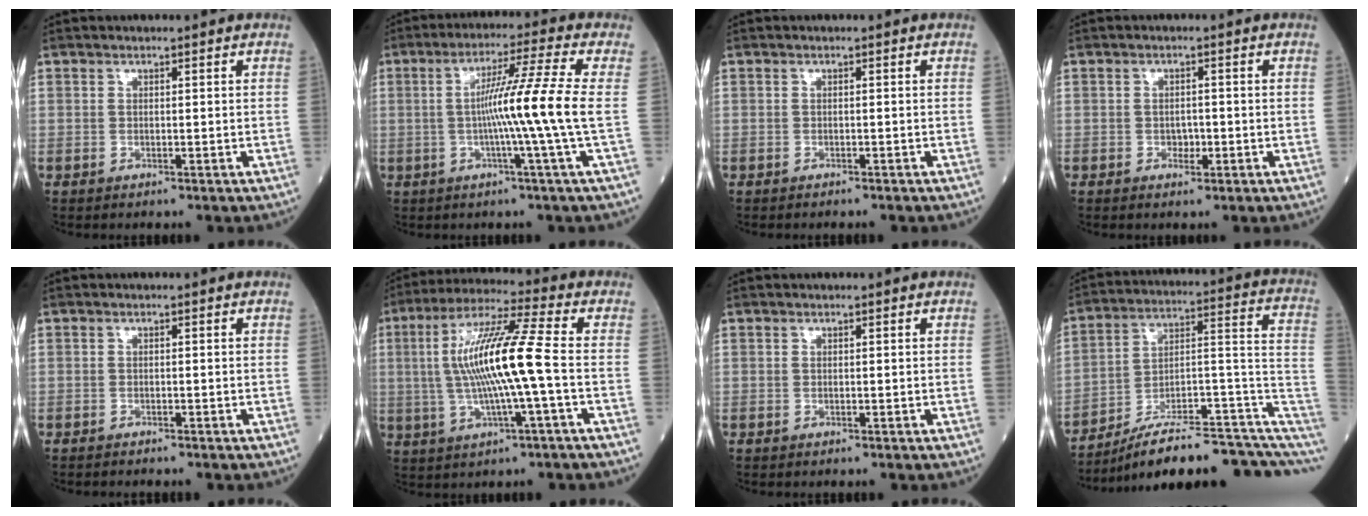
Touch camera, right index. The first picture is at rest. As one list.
[{"total": 10.1, "force": [-0.9, -3.0, 9.6], "torque": [-0.167, 0.000, -0.015]}, {"total": 1.2, "force": [-1.1, 0.1, 0.5], "torque": [-0.006, -0.001, -0.013]}, {"total": 1.7, "force": [-0.6, 1.0, 1.2], "torque": [-0.017, 0.002, -0.007]}, {"total": 1.0, "force": [-0.9, 0.1, 0.2], "torque": [-0.004, -0.001, -0.013]}, {"total": 13.6, "force": [-0.3, -0.1, 13.6], "torque": [-0.267, 0.012, -0.010]}, {"total": 0.0}, {"total": 19.7, "force": [-14.0, 4.4, 13.2], "torque": [-0.124, 0.066, -0.203]}]